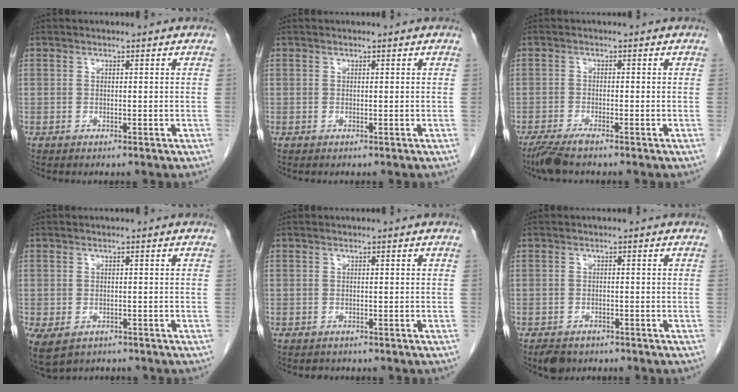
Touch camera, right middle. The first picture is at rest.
{"total": 0.0}
{"total": 3.8, "force": [-3.1, 0.4, 2.2], "torque": [-0.046, -0.010, -0.058]}
{"total": 6.9, "force": [-4.0, 4.6, 3.2], "torque": [-0.076, -0.006, -0.058]}
{"total": 1.0, "force": [-0.8, 0.5, 0.0], "torque": [-0.009, 0.000, -0.012]}
{"total": 3.5, "force": [-2.6, 2.0, 1.1], "torque": [-0.020, -0.001, -0.037]}